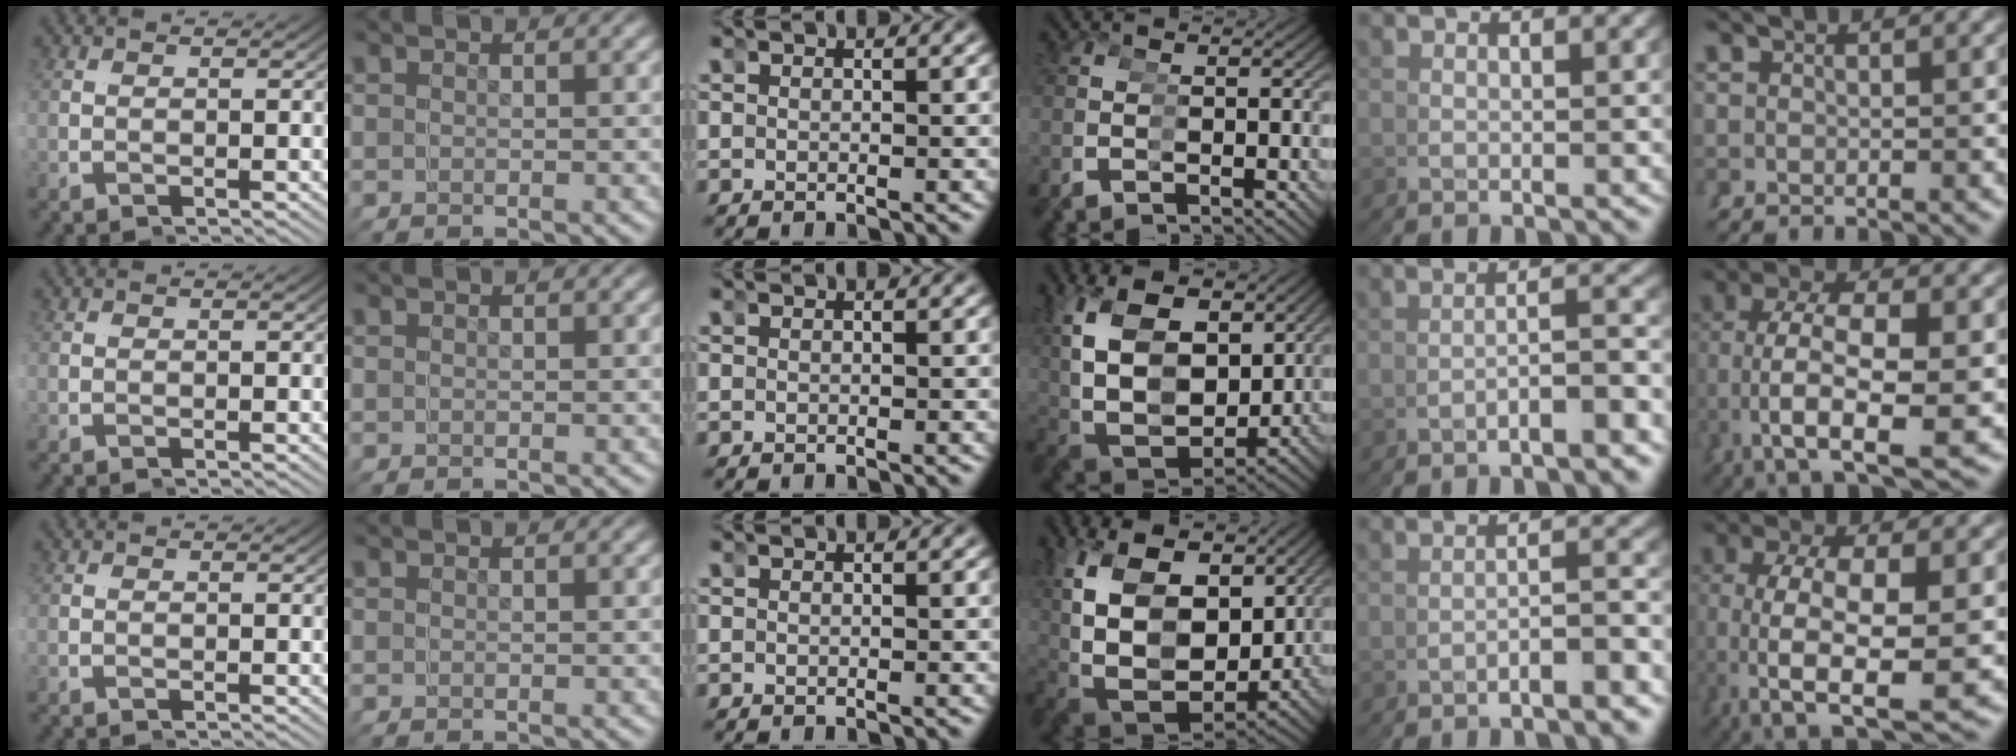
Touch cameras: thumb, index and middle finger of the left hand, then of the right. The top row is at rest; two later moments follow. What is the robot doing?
{"motion": "grasp_and_lifting", "object": "bandage"}